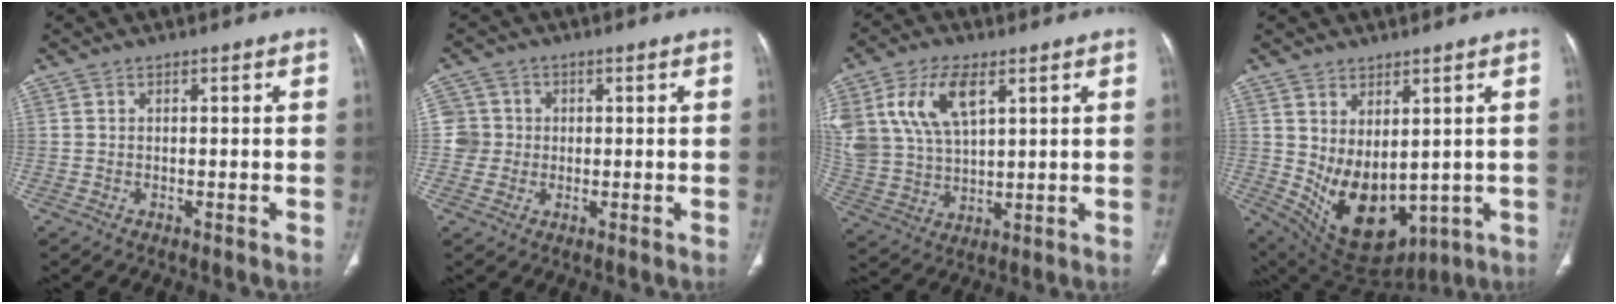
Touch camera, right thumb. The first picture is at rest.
{"total": 4.6, "force": [0.0, 4.5, 0.2], "torque": [0.026, 0.009, -0.005]}
{"total": 15.1, "force": [6.4, 8.2, 11.0], "torque": [-0.218, -0.010, 0.133]}
{"total": 14.0, "force": [0.1, 8.5, 11.1], "torque": [-0.162, -0.023, 0.044]}